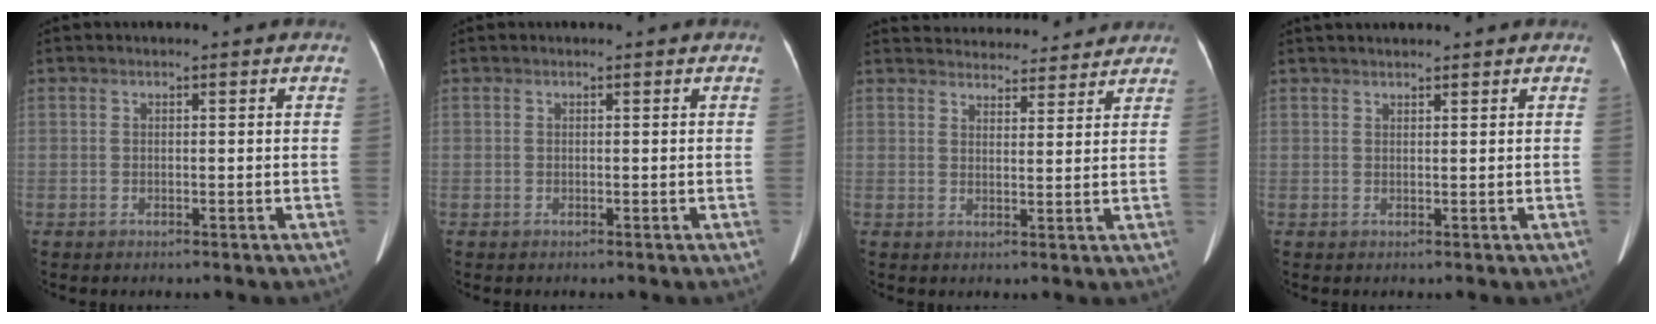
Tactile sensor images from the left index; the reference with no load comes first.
{"total": 0.0}
{"total": 13.8, "force": [13.2, 3.0, 2.7], "torque": [-0.026, 0.016, 0.171]}
{"total": 4.1, "force": [3.7, 0.3, 1.7], "torque": [-0.018, 0.020, 0.051]}